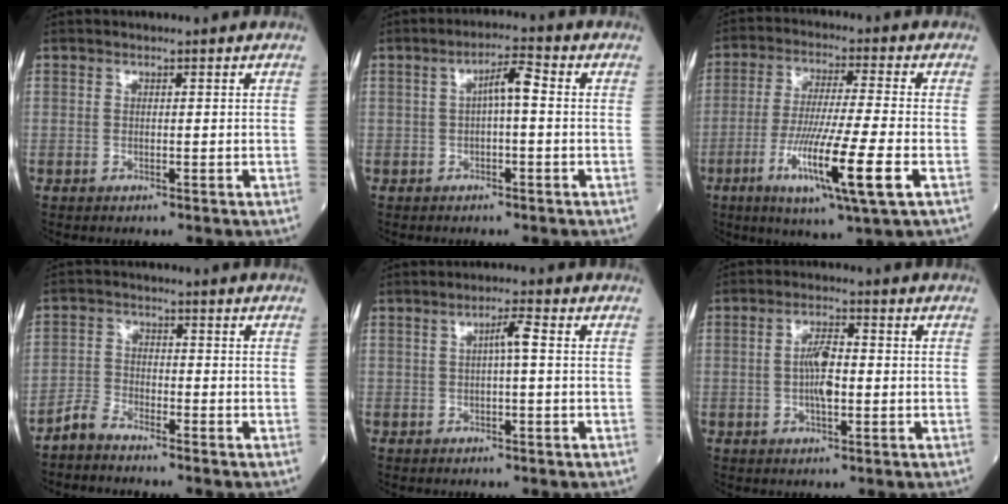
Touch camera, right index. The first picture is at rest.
{"total": 3.8, "force": [0.4, 0.8, 3.7], "torque": [-0.056, 0.017, 0.002]}
{"total": 13.4, "force": [-4.8, -0.2, 12.5], "torque": [-0.234, -0.027, -0.086]}
{"total": 3.0, "force": [-2.9, 0.7, 0.4], "torque": [-0.007, -0.003, -0.062]}
{"total": 2.6, "force": [0.5, 0.3, 2.5], "torque": [-0.040, 0.010, 0.007]}
{"total": 5.0, "force": [-0.3, 1.4, 4.7], "torque": [-0.092, 0.005, -0.008]}